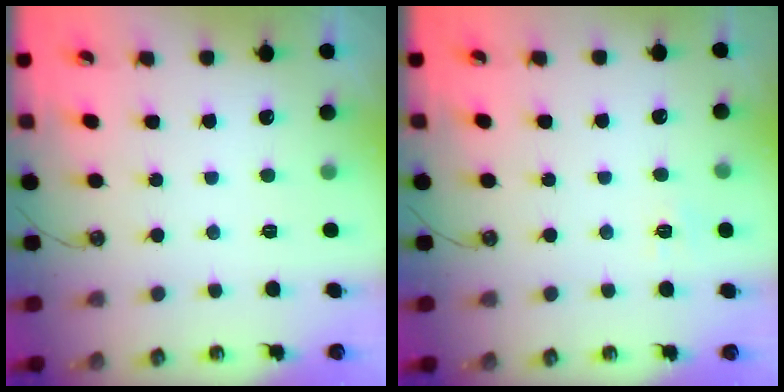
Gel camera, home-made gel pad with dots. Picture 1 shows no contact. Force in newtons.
{"total": 6.0, "press": 5.9, "slide": 0.6}